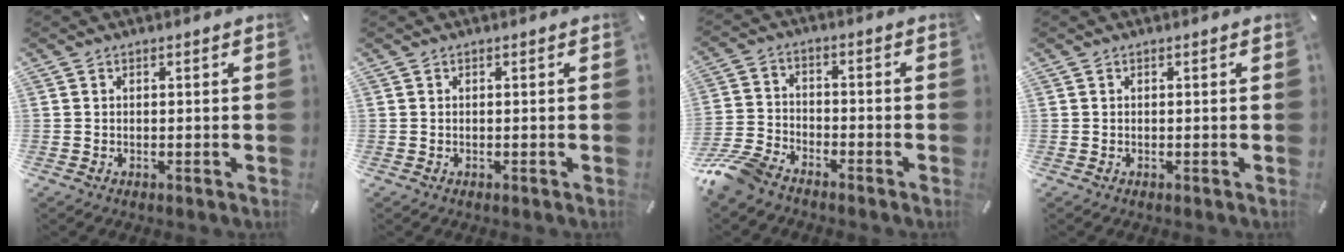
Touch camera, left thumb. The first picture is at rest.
{"total": 0.0}
{"total": 8.6, "force": [-7.2, 3.5, 3.3], "torque": [-0.089, 0.024, -0.145]}
{"total": 0.0}